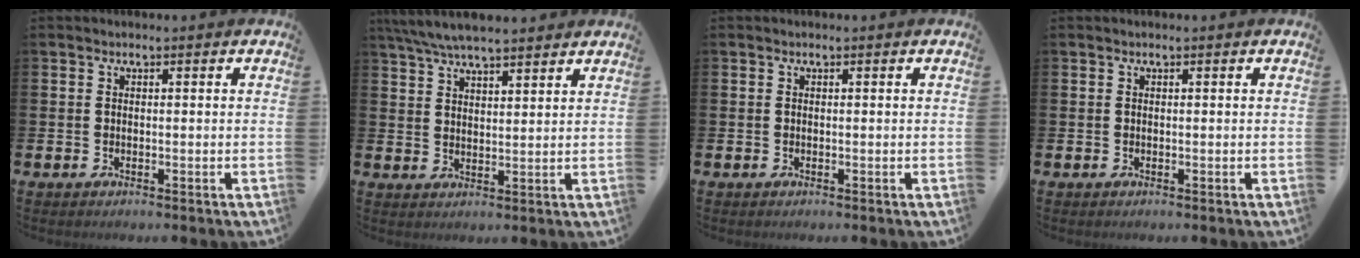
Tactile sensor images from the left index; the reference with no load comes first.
{"total": 6.2, "force": [5.8, 0.8, 1.9], "torque": [-0.056, -0.018, 0.107]}
{"total": 0.0}
{"total": 0.0}